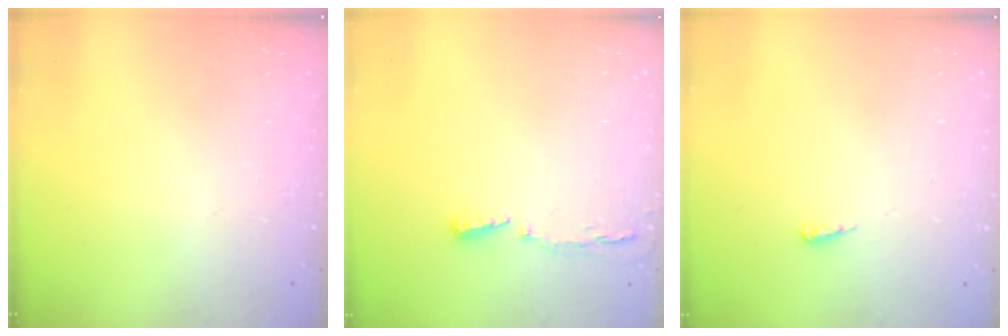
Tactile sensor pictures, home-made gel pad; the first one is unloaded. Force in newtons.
{"total": 4.1, "press": 4.0, "slide": 1.1}
{"total": 3.6, "press": 3.5, "slide": 0.6}